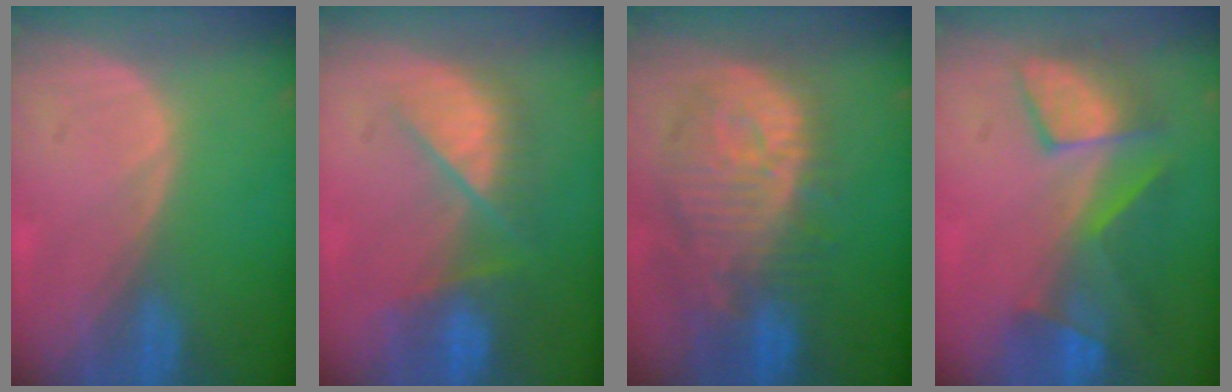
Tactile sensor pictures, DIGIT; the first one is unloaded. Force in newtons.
{"total": 8.3, "press": 7.4, "slide": 3.8}
{"total": 12.2, "press": 11.0, "slide": 5.2}
{"total": 8.0, "press": 7.8, "slide": 1.8}